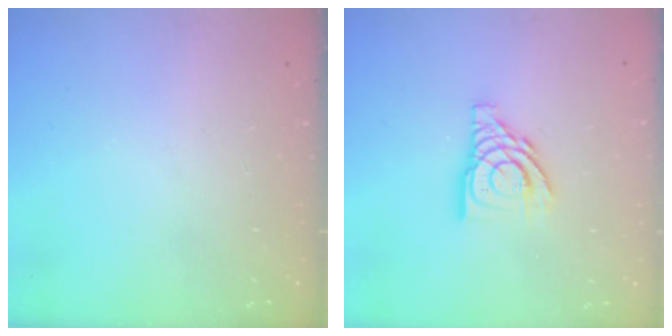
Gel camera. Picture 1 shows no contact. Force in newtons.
{"total": 12.4, "press": 12.3, "slide": 1.3}